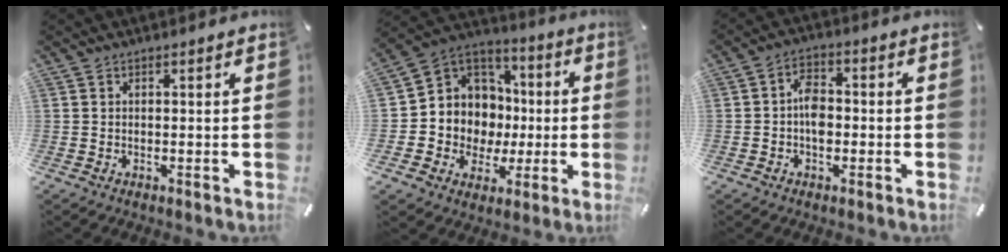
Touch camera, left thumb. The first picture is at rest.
{"total": 10.9, "force": [-0.2, 10.8, 0.8], "torque": [-0.026, -0.027, 0.014]}
{"total": 5.4, "force": [-1.0, 3.5, 4.0], "torque": [-0.076, 0.011, -0.018]}